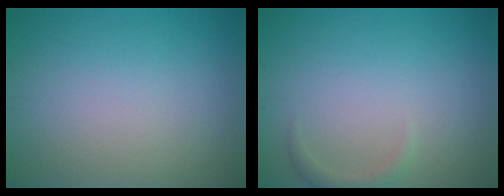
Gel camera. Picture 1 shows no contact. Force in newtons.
{"total": 1.2, "press": 1.2, "slide": 0.2}